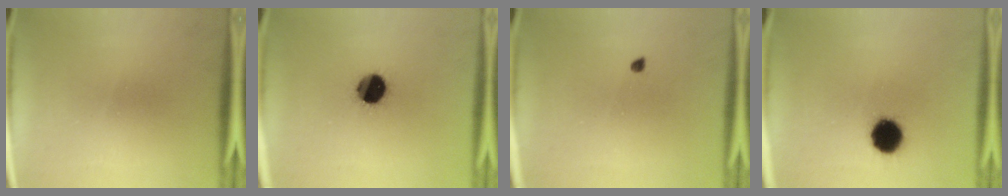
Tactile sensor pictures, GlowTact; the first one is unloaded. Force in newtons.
{"total": 10.4}
{"total": 1.0}
{"total": 9.3}